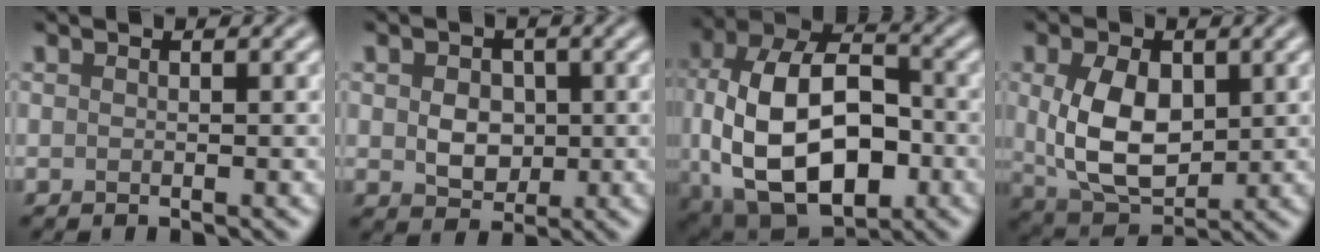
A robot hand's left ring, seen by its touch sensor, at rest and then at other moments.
{"total": 3.4, "force": [0.1, 2.7, 2.2], "torque": [-0.038, -0.003, 0.000]}
{"total": 14.7, "force": [-1.9, 9.2, 11.4], "torque": [-0.213, -0.014, -0.025]}
{"total": 7.1, "force": [0.6, 4.5, 5.4], "torque": [-0.110, -0.002, 0.017]}